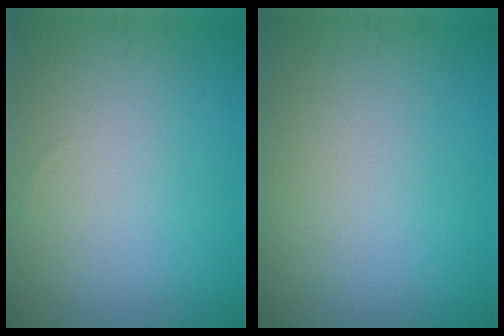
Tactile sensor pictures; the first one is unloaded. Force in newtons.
{"total": 0.0}